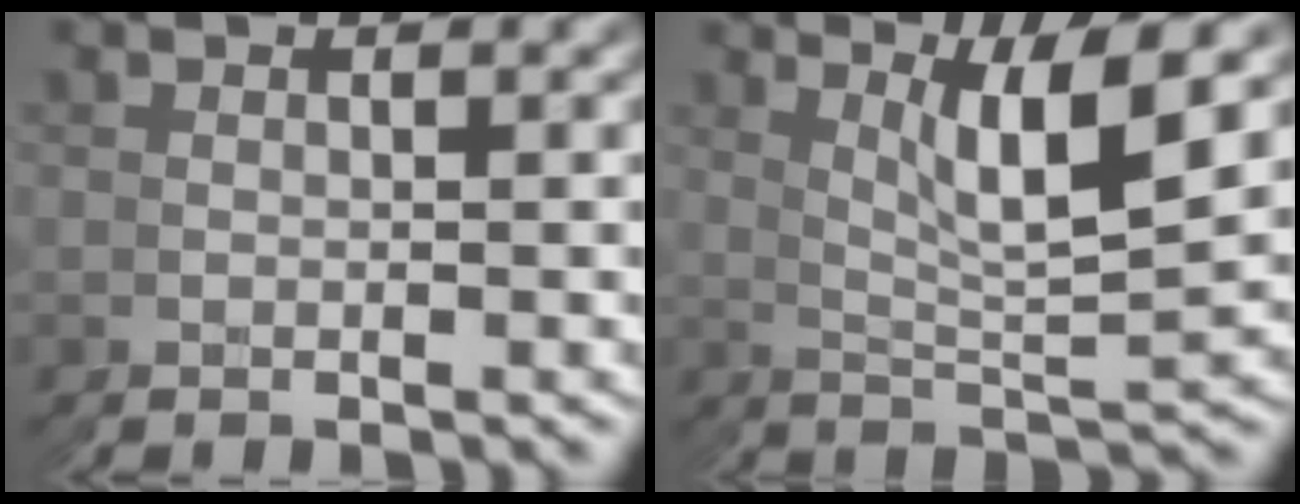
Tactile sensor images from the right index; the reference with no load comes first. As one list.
[{"total": 5.0, "force": [2.5, 0.6, 4.2], "torque": [-0.080, -0.004, 0.046]}]